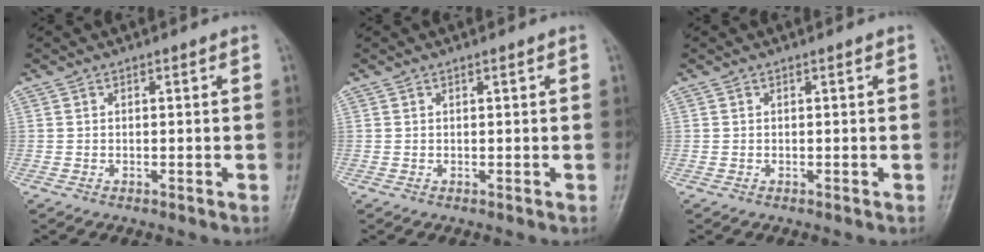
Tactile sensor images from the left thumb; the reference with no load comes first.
{"total": 0.0}
{"total": 0.0}